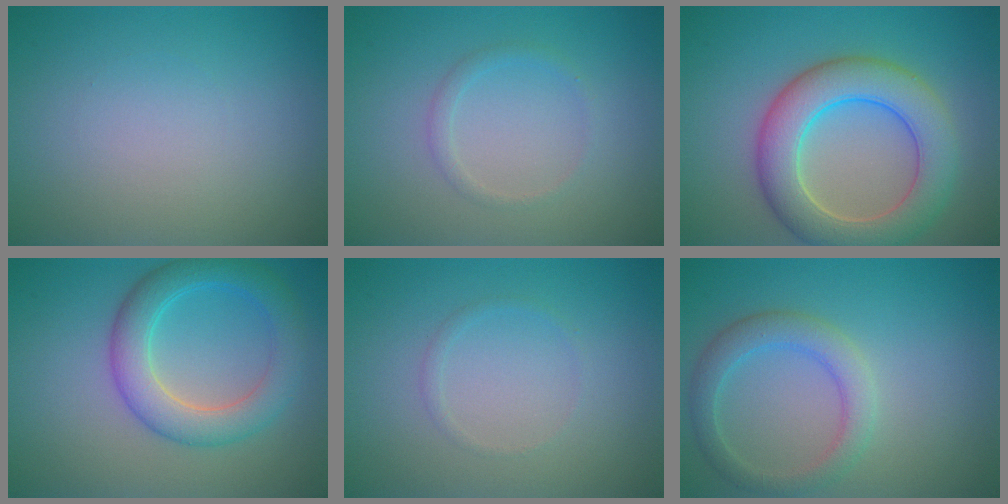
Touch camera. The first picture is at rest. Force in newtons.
{"total": 1.1, "press": 1.1, "slide": 0.0}
{"total": 7.5, "press": 7.5, "slide": 0.3}
{"total": 5.1, "press": 5.1, "slide": 0.1}
{"total": 0.7, "press": 0.7, "slide": 0.0}
{"total": 3.2, "press": 3.2, "slide": 0.2}